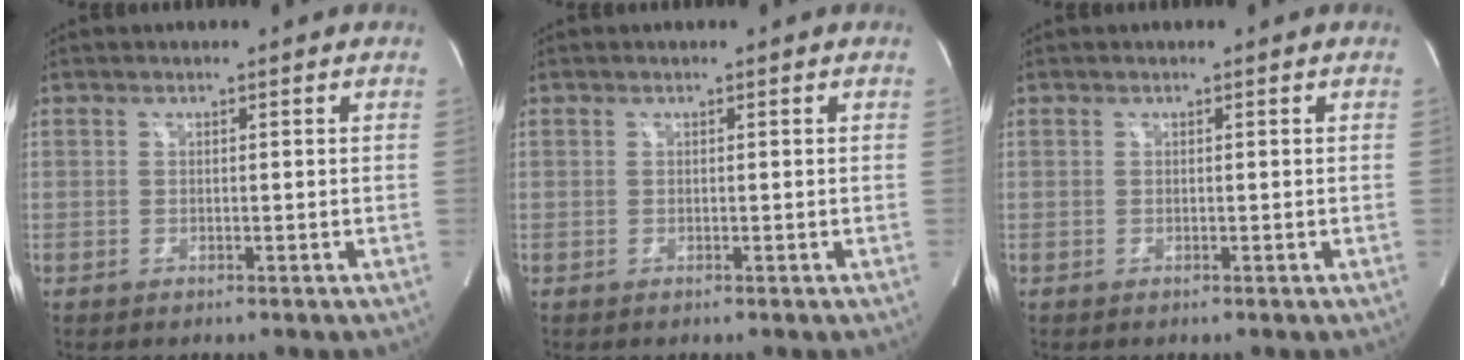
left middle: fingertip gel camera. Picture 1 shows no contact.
{"total": 0.0}
{"total": 0.0}